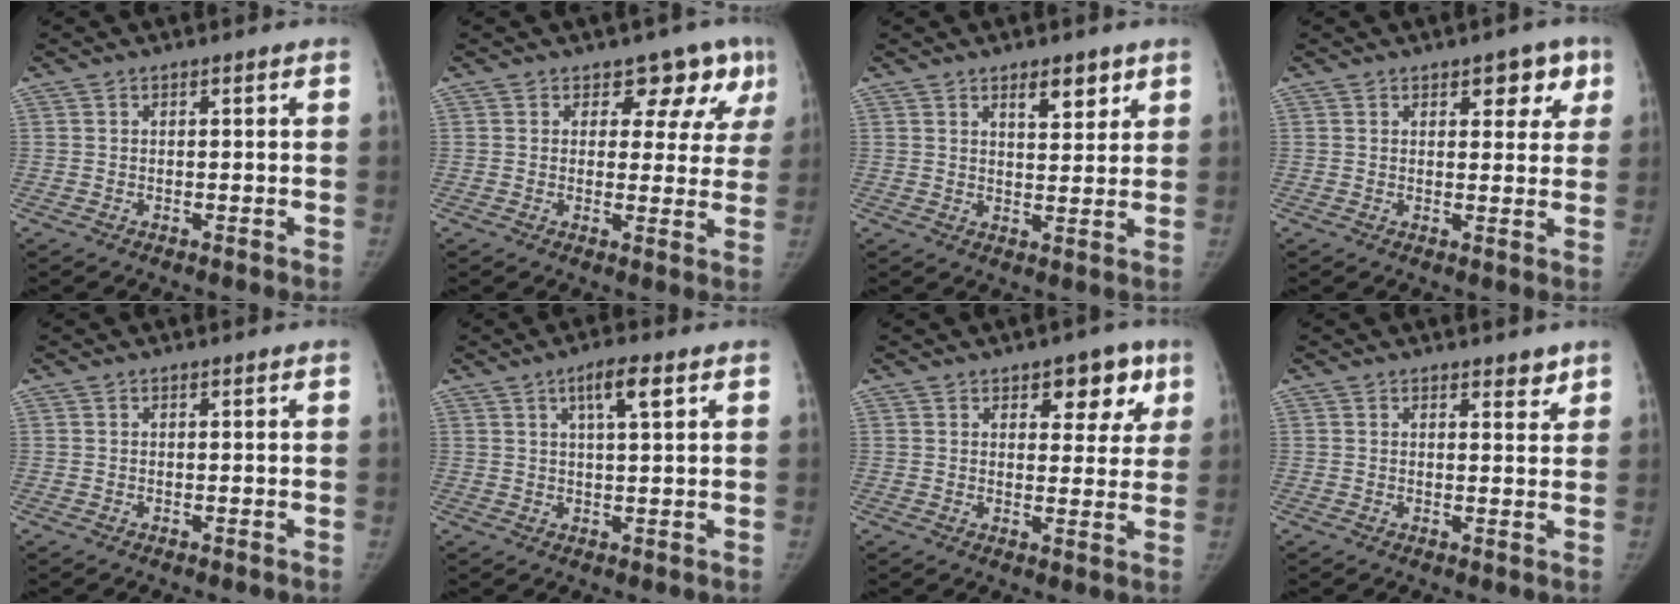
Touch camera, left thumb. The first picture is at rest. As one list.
[{"total": 8.1, "force": [5.1, 5.4, 3.2], "torque": [0.008, -0.022, 0.045]}, {"total": 5.5, "force": [3.4, 2.4, 3.6], "torque": [-0.030, -0.022, 0.051]}, {"total": 5.8, "force": [2.9, 3.3, 3.7], "torque": [-0.007, -0.010, 0.032]}, {"total": 0.0}, {"total": 5.1, "force": [2.3, 1.0, 4.5], "torque": [-0.076, -0.001, 0.041]}, {"total": 7.8, "force": [4.1, 4.6, 4.9], "torque": [-0.016, -0.014, 0.048]}, {"total": 2.4, "force": [1.9, 1.1, 1.0], "torque": [0.001, -0.013, 0.025]}]